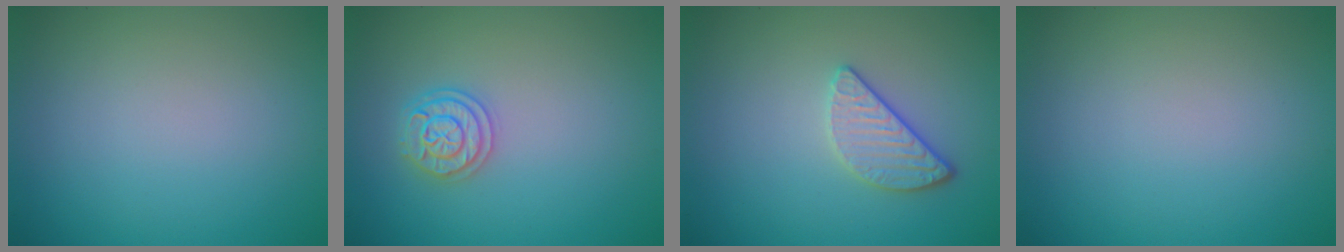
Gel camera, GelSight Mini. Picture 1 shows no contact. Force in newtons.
{"total": 2.4, "press": 2.4, "slide": 0.4}
{"total": 2.4, "press": 2.1, "slide": 1.1}
{"total": 0.0}